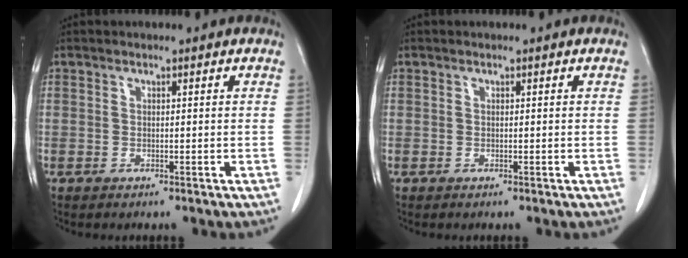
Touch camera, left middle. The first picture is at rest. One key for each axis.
{"total": 0.0}